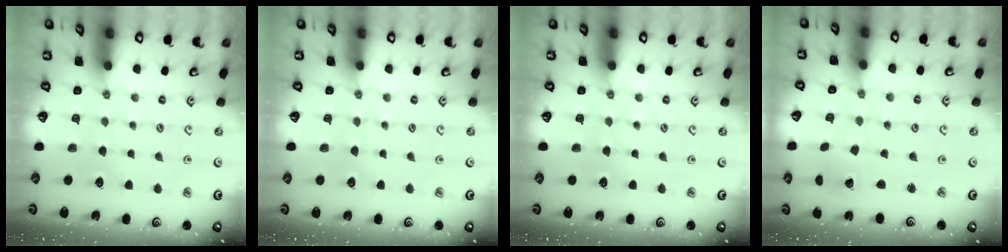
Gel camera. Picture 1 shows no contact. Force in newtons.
{"total": 0.0}
{"total": 0.0}
{"total": 1.3, "press": 1.3, "slide": 0.1}